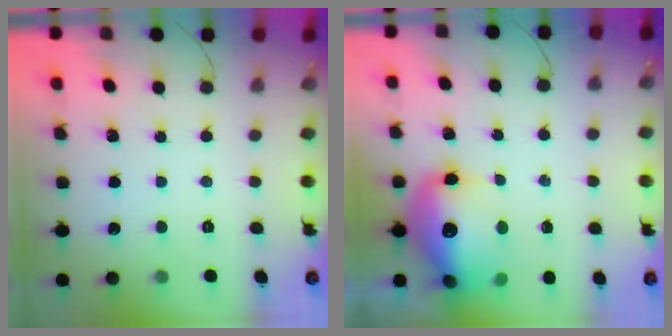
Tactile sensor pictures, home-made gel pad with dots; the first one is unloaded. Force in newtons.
{"total": 16.3, "press": 15.8, "slide": 3.9}